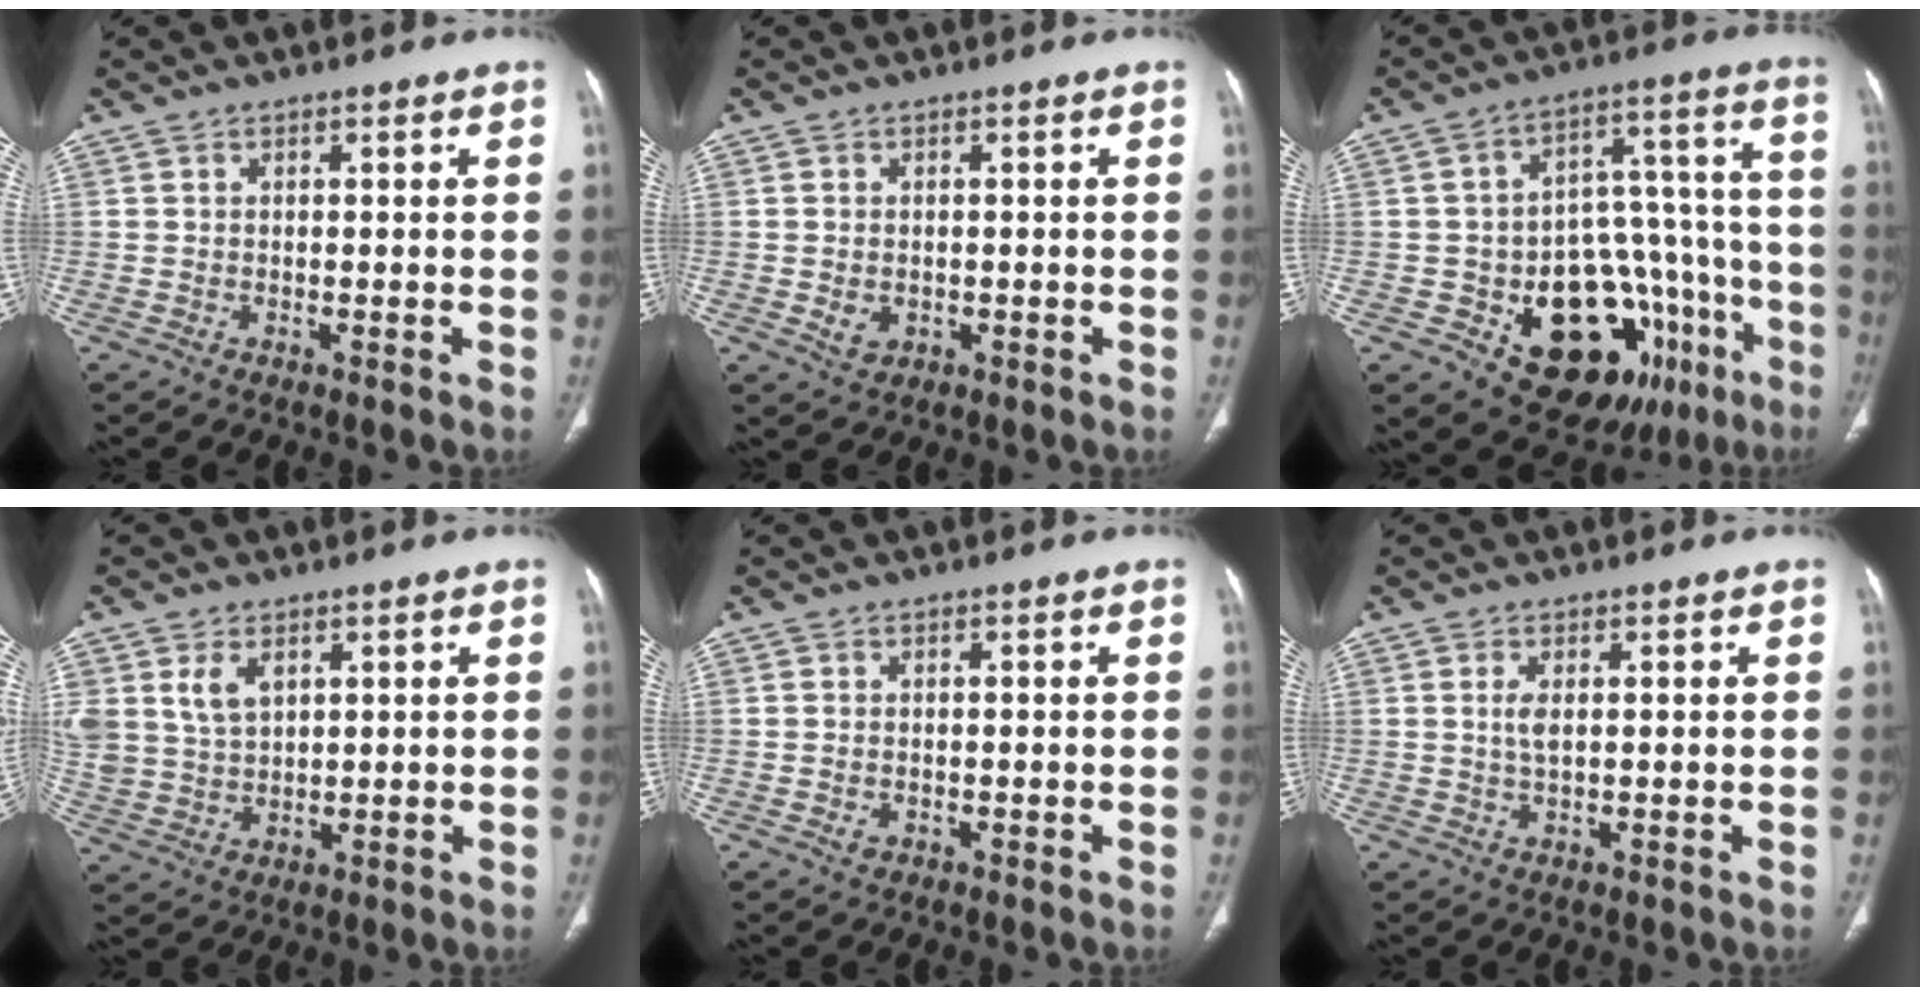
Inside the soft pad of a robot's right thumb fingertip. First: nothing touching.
{"total": 2.8, "force": [-0.3, 2.2, 1.8], "torque": [-0.029, -0.001, 0.003]}
{"total": 24.7, "force": [-10.5, 14.0, 17.5], "torque": [-0.174, 0.082, -0.134]}
{"total": 7.6, "force": [3.2, 5.2, 4.6], "torque": [-0.084, -0.008, 0.077]}
{"total": 1.2, "force": [-0.3, 0.9, 0.7], "torque": [-0.015, 0.006, -0.001]}
{"total": 2.6, "force": [0.5, 1.1, 2.3], "torque": [-0.052, -0.003, 0.014]}